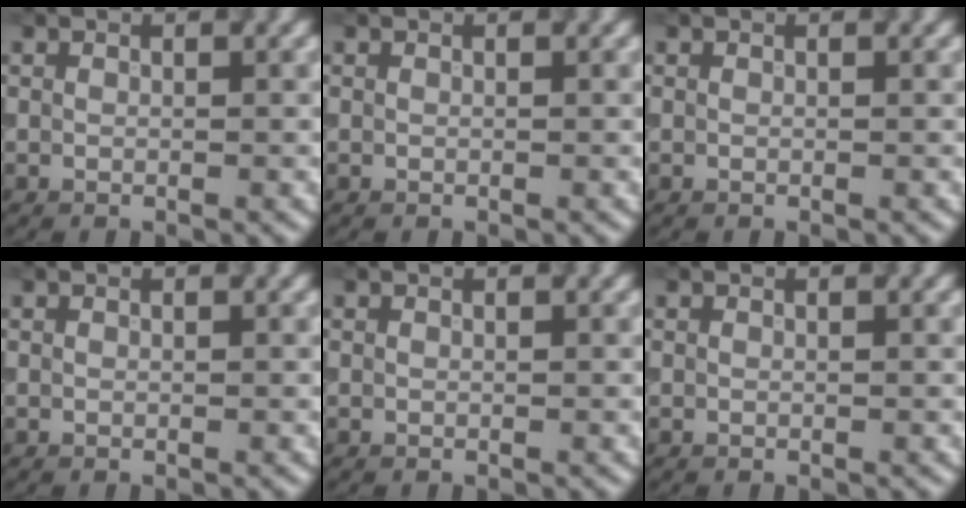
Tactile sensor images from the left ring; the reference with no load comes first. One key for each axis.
{"total": 0.0}
{"total": 0.0}
{"total": 0.0}
{"total": 0.0}
{"total": 0.0}